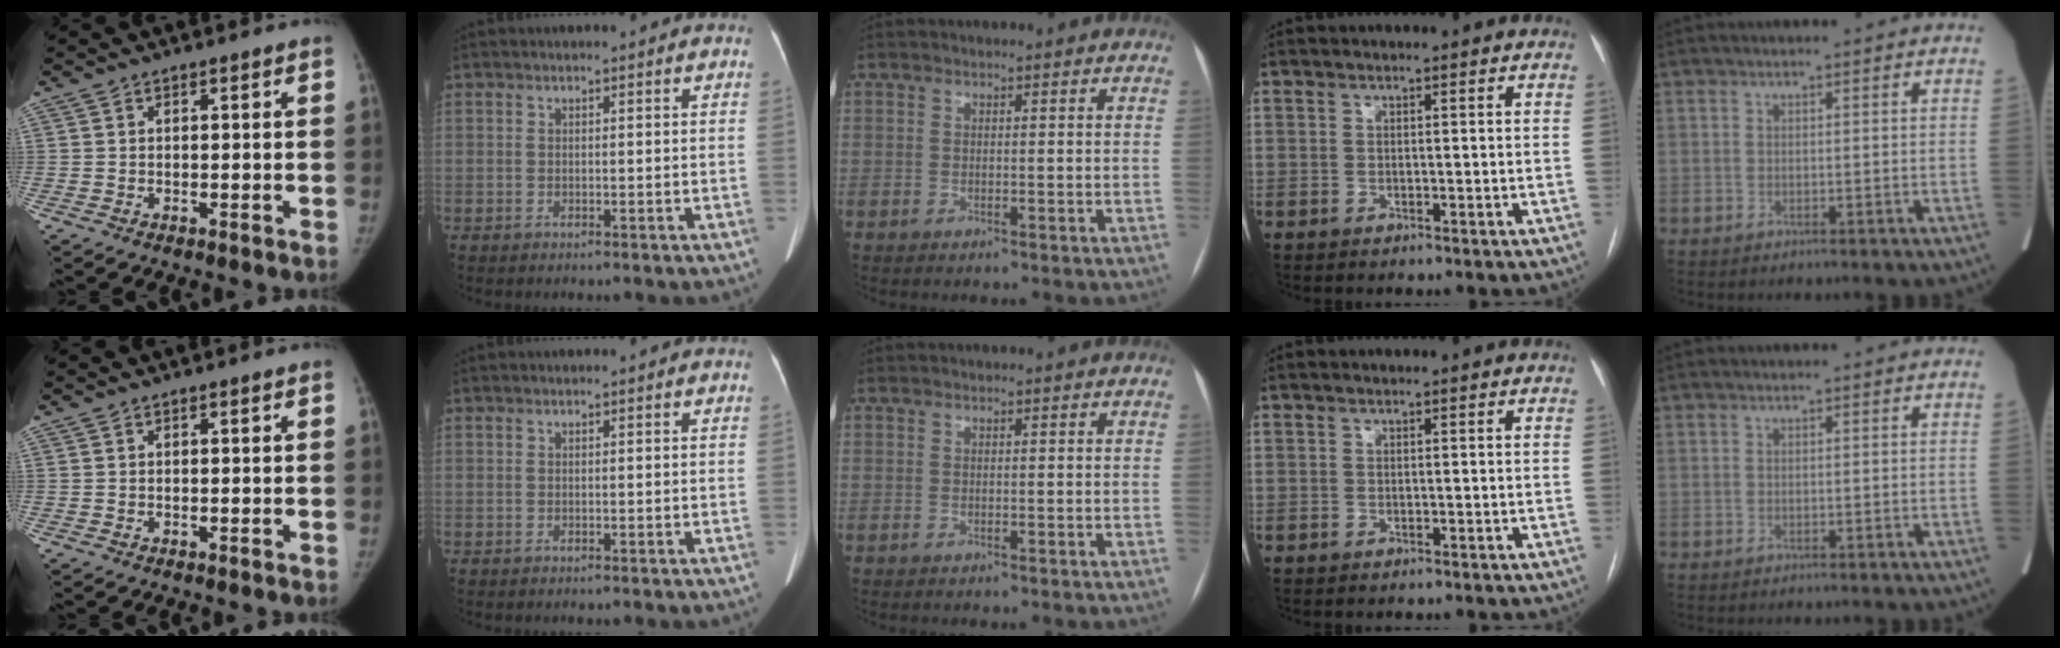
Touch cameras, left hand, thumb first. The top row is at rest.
{}